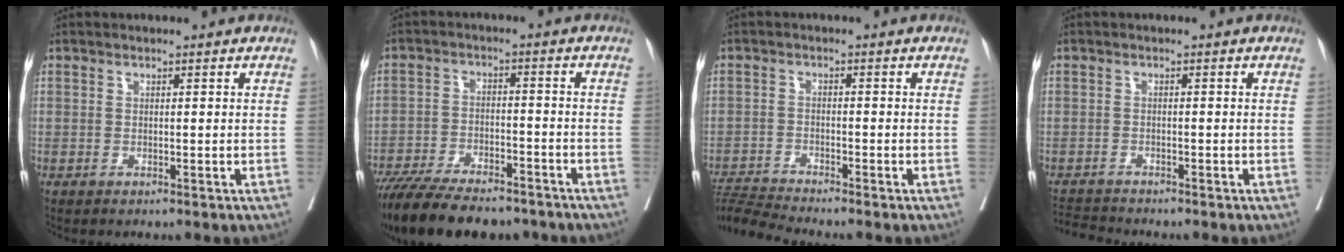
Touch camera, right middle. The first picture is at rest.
{"total": 17.1, "force": [-14.3, 4.7, 8.1], "torque": [-0.161, -0.017, -0.222]}
{"total": 5.1, "force": [-4.7, -2.0, 0.2], "torque": [-0.015, -0.011, -0.091]}
{"total": 3.3, "force": [-3.3, -0.4, -0.1], "torque": [0.001, -0.019, -0.060]}